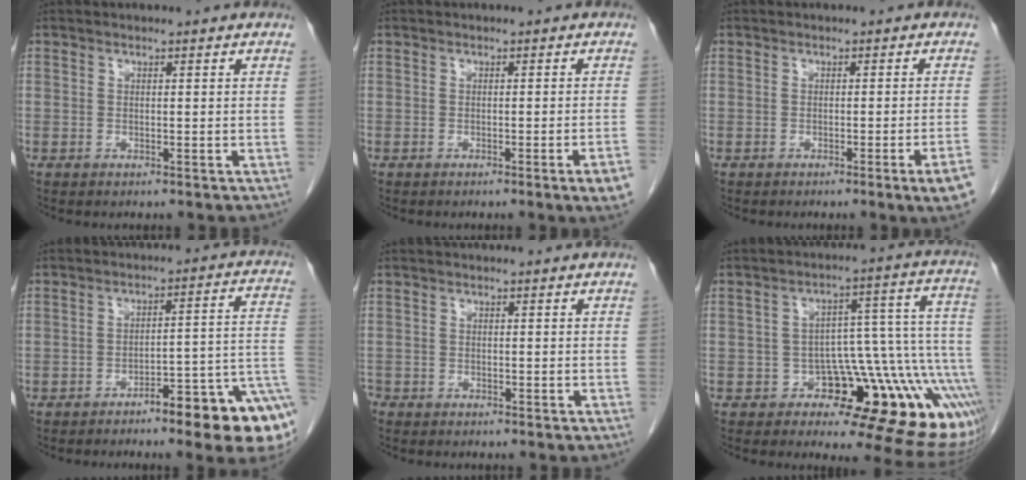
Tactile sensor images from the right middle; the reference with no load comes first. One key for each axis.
{"total": 3.7, "fx": -2.1, "fy": -0.7, "fz": 3.0, "tx": -0.031, "ty": -0.012, "tz": -0.031}
{"total": 4.6, "fx": -2.5, "fy": -1.1, "fz": 3.7, "tx": -0.040, "ty": -0.011, "tz": -0.038}
{"total": 12.2, "fx": -6.3, "fy": 1.3, "fz": 10.4, "tx": -0.078, "ty": 0.026, "tz": -0.083}
{"total": 1.0, "fx": -0.8, "fy": 0.5, "fz": 0.1, "tx": -0.007, "ty": 0.001, "tz": -0.018}
{"total": 15.5, "fx": -7.5, "fy": 5.2, "fz": 12.6, "tx": -0.070, "ty": 0.071, "tz": -0.099}